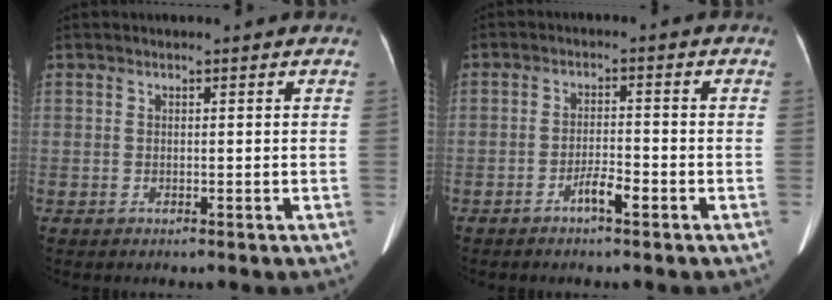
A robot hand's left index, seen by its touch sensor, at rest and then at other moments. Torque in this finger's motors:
{"motor_torque": [0.18, 0.29, 0.05, 0.04]}